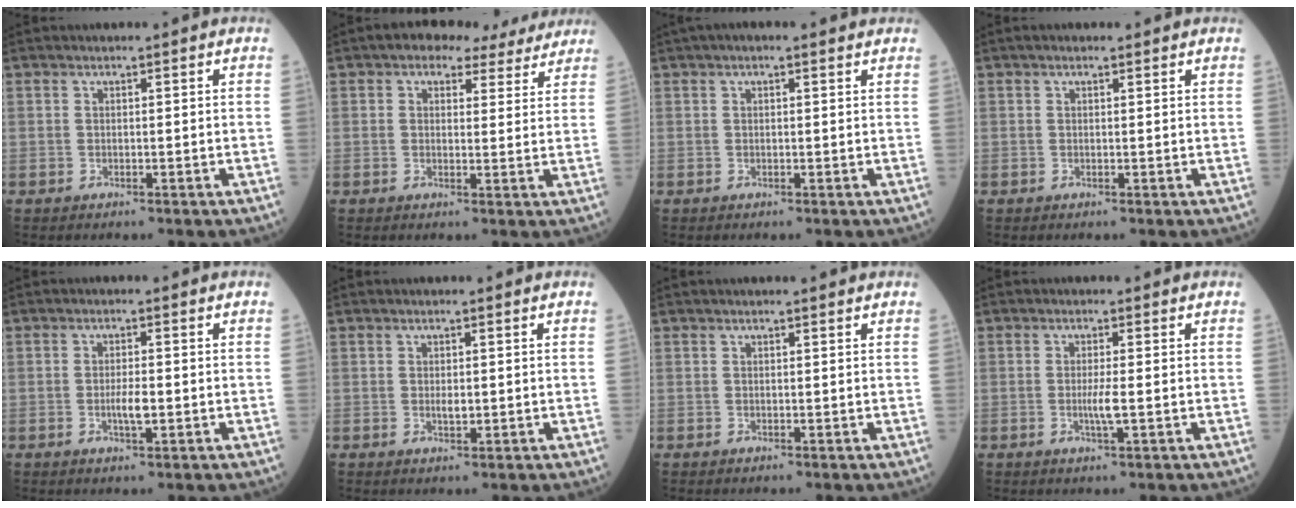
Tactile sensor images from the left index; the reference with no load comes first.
{"total": 7.3, "force": [5.8, 3.6, 2.6], "torque": [-0.026, 0.021, 0.064]}
{"total": 3.8, "force": [2.8, 0.8, 2.4], "torque": [-0.040, 0.033, 0.040]}
{"total": 1.5, "force": [1.2, 0.4, 0.8], "torque": [-0.017, 0.016, 0.017]}
{"total": 2.7, "force": [-0.5, 0.5, 2.6], "torque": [-0.052, -0.002, -0.007]}
{"total": 1.4, "force": [0.2, 0.6, 1.2], "torque": [-0.025, -0.003, 0.006]}
{"total": 1.7, "force": [1.5, 0.1, 0.6], "torque": [-0.012, 0.010, 0.019]}
{"total": 2.5, "force": [-0.3, -0.2, 2.4], "torque": [-0.052, -0.005, -0.005]}